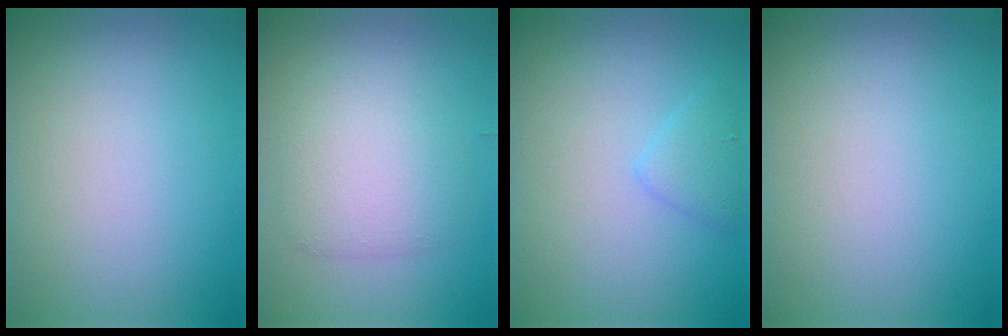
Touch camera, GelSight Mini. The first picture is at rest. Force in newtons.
{"total": 3.7, "press": 3.7, "slide": 0.1}
{"total": 1.5, "press": 1.5, "slide": 0.1}
{"total": 0.0}